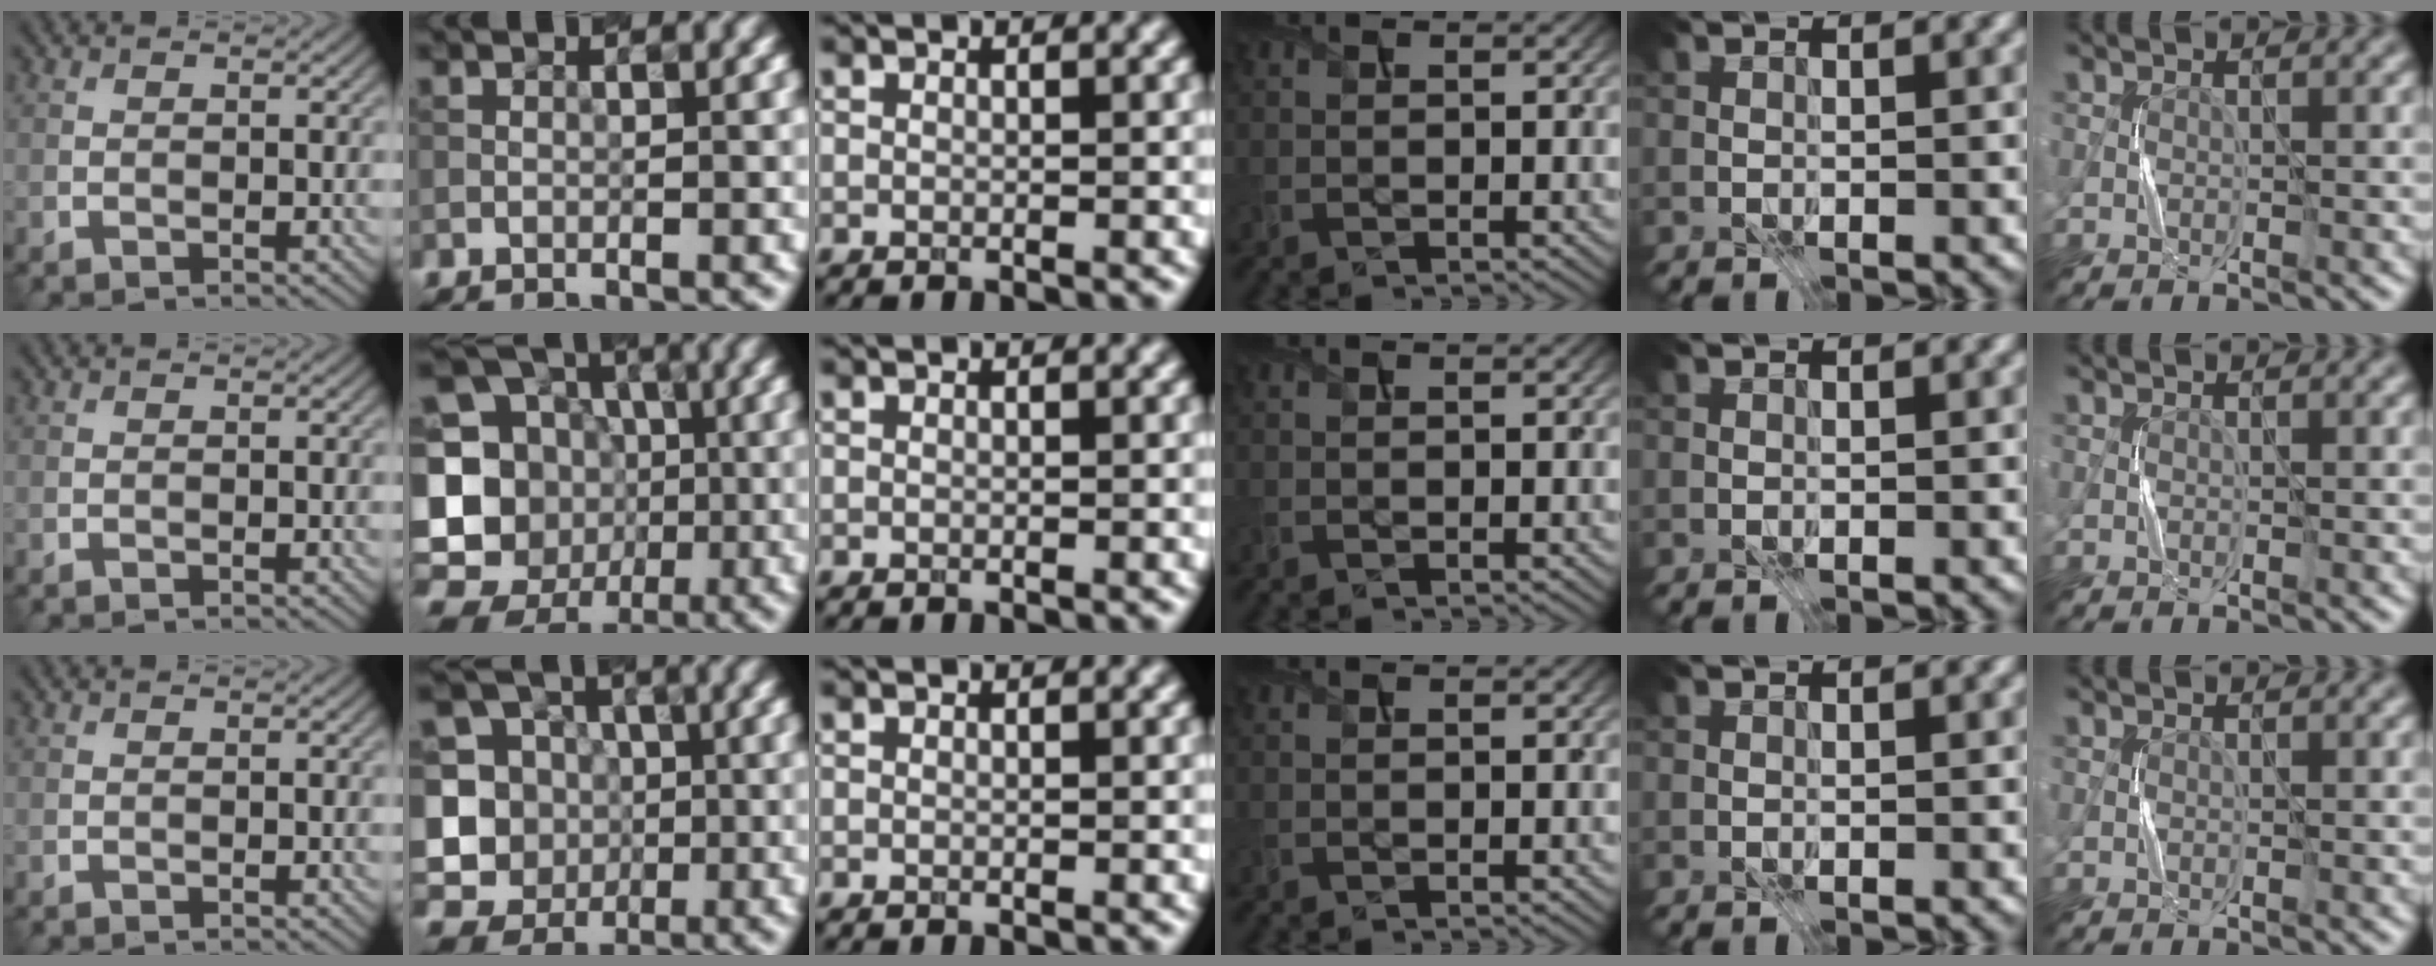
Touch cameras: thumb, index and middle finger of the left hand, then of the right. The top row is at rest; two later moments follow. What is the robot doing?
{"motion": "press", "object": "sticker"}